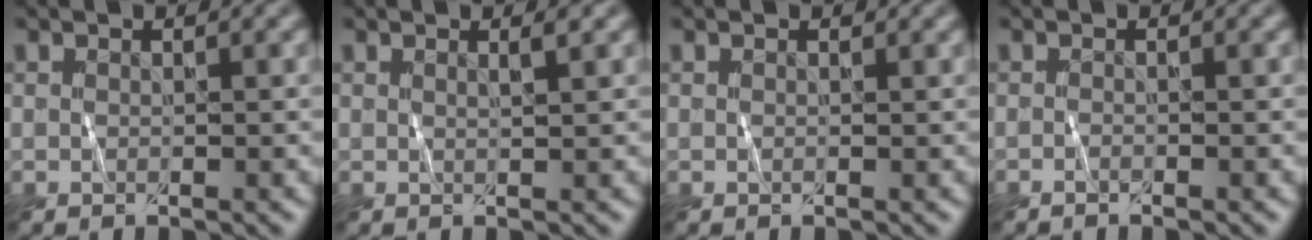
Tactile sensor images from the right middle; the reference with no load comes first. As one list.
[{"total": 0.8, "force": [0.5, 0.1, 0.7], "torque": [-0.004, 0.002, 0.004]}, {"total": 0.0}, {"total": 0.7, "force": [-0.6, -0.1, 0.3], "torque": [-0.006, 0.002, -0.012]}]